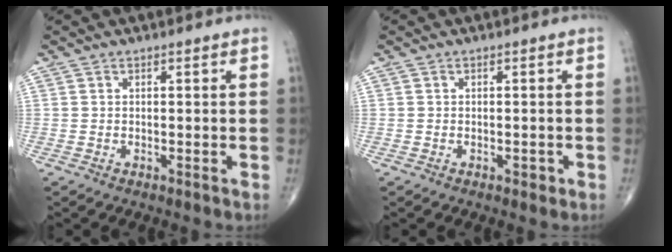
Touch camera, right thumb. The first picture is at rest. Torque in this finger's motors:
{"motor_torque": [0.25, 0.39, -0.12, -0.02, -0.01]}